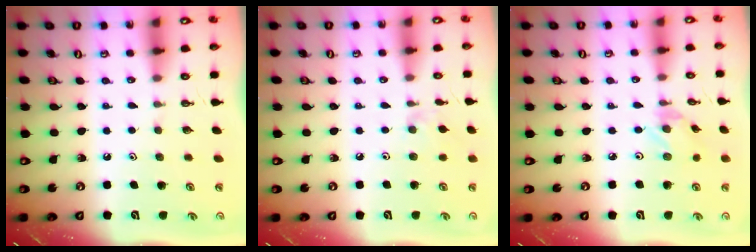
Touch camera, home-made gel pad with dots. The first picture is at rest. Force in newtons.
{"total": 3.4, "press": 3.3, "slide": 0.6}
{"total": 1.3, "press": 1.3, "slide": 0.0}